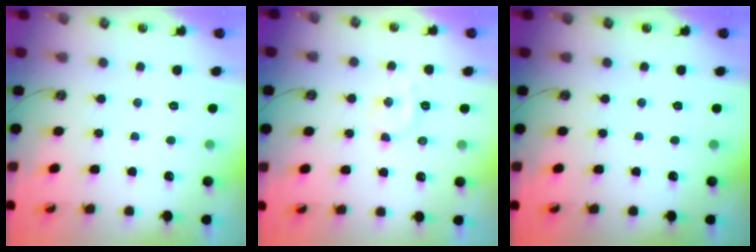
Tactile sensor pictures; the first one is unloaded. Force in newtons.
{"total": 4.0, "press": 3.9, "slide": 0.7}
{"total": 0.0}